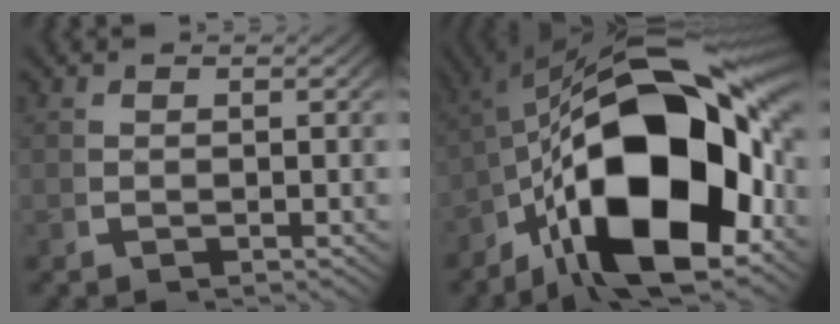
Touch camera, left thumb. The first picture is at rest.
{"total": 27.3, "force": [-2.6, 15.4, 22.4], "torque": [-0.367, -0.048, -0.023]}